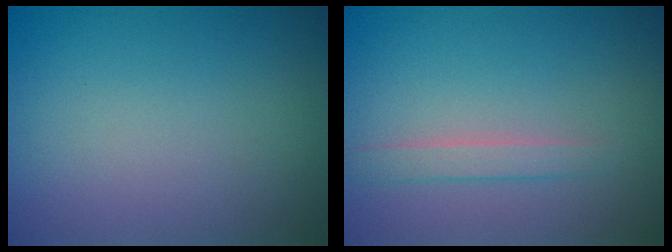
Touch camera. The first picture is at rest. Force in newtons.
{"total": 1.5, "press": 1.5, "slide": 0.1}